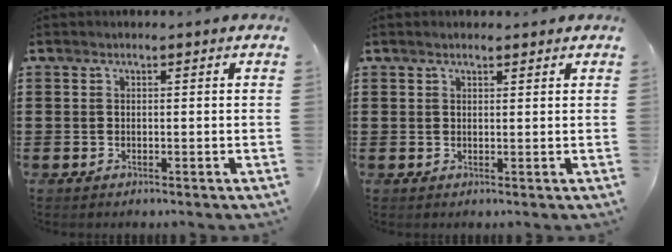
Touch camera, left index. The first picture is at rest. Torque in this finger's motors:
{"motor_torque": [2.14, 0.00, 0.15, 0.03]}